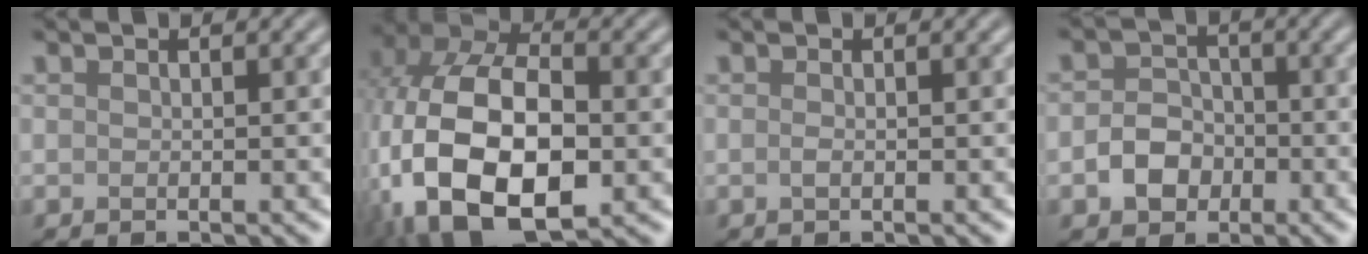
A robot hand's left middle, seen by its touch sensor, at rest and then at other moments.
{"total": 15.8, "force": [-3.4, 9.9, 11.8], "torque": [-0.244, -0.019, -0.055]}
{"total": 0.5, "force": [-0.1, 0.1, 0.5], "torque": [-0.012, -0.001, -0.003]}
{"total": 3.1, "force": [-1.1, 2.5, 1.4], "torque": [-0.020, 0.004, -0.022]}